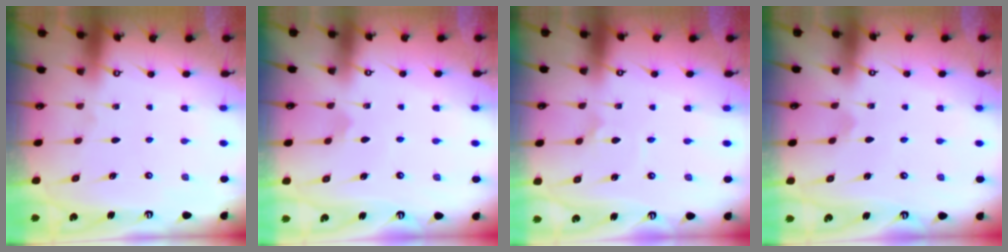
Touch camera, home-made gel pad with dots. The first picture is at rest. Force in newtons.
{"total": 5.3, "press": 5.3, "slide": 0.5}
{"total": 1.1, "press": 1.0, "slide": 0.2}
{"total": 1.7, "press": 1.6, "slide": 0.1}